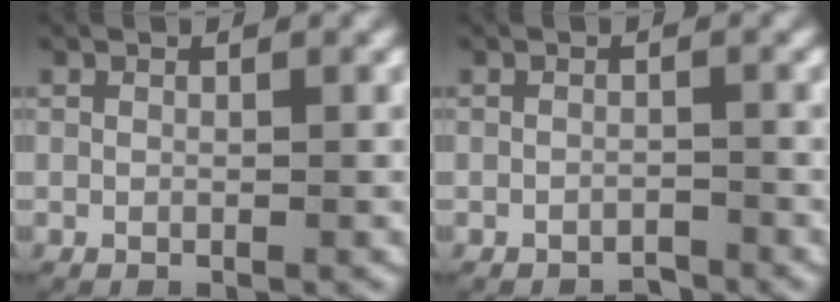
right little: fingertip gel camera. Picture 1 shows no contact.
{"total": 1.3, "force": [-1.3, 0.2, -0.1], "torque": [0.003, -0.004, -0.020]}